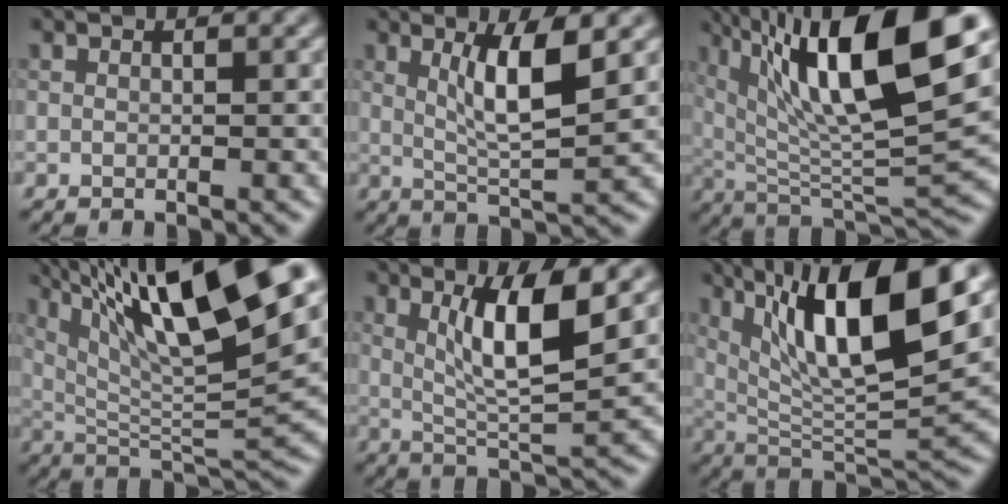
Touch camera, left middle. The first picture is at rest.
{"total": 5.1, "force": [1.7, 0.9, 4.7], "torque": [-0.087, -0.005, 0.034]}
{"total": 14.6, "force": [6.2, 3.6, 12.8], "torque": [-0.213, 0.009, 0.108]}
{"total": 14.8, "force": [7.5, 3.2, 12.3], "torque": [-0.204, 0.016, 0.134]}
{"total": 6.4, "force": [2.2, 1.1, 6.0], "torque": [-0.110, -0.007, 0.043]}
{"total": 12.6, "force": [5.3, 3.0, 11.1], "torque": [-0.185, 0.002, 0.097]}